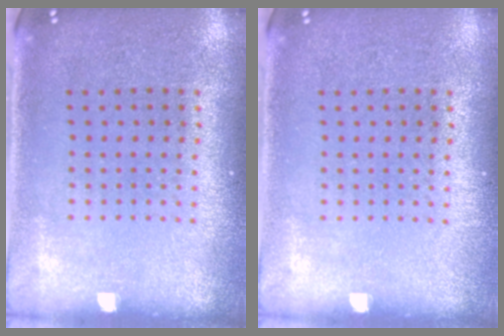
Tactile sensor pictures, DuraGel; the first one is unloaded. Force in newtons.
{"total": 0.0}